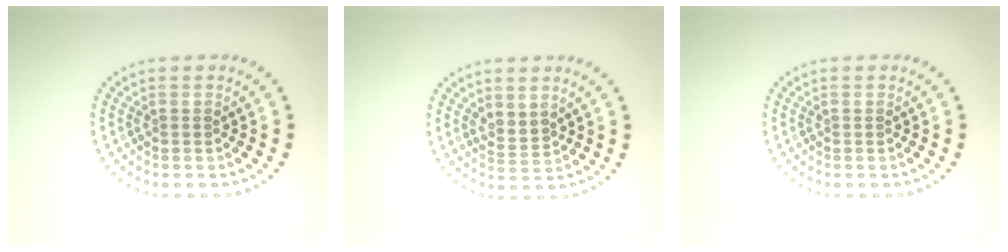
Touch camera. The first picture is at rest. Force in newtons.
{"total": 1.7, "press": 1.4, "slide": 1.1}
{"total": 0.0}